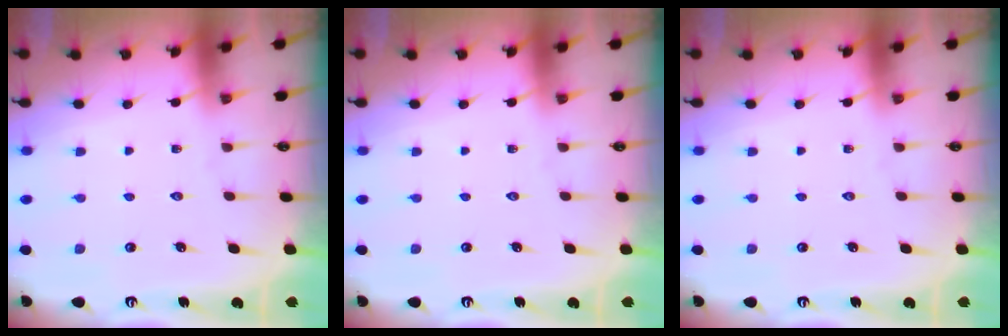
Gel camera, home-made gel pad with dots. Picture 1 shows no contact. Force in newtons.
{"total": 0.0}
{"total": 0.0}